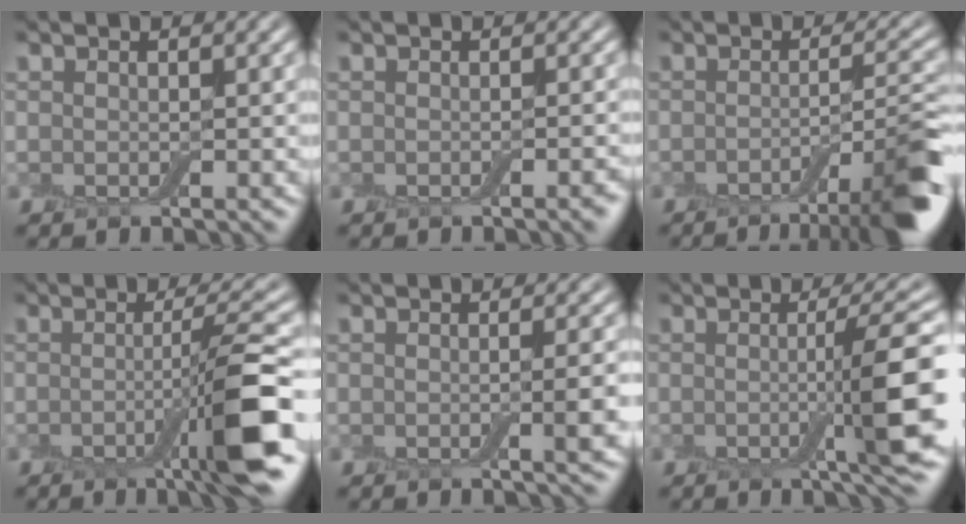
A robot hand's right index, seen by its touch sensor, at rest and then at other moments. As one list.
[{"total": 1.1, "force": [-0.6, 0.1, 0.9], "torque": [-0.012, 0.000, -0.008]}, {"total": 7.5, "force": [-3.9, 1.3, 6.2], "torque": [-0.074, 0.007, -0.060]}, {"total": 6.9, "force": [-1.9, 0.7, 6.6], "torque": [-0.096, 0.005, -0.038]}, {"total": 2.4, "force": [-0.4, 0.3, 2.4], "torque": [-0.031, -0.001, -0.007]}, {"total": 6.5, "force": [-0.6, 0.7, 6.4], "torque": [-0.093, 0.001, -0.008]}]